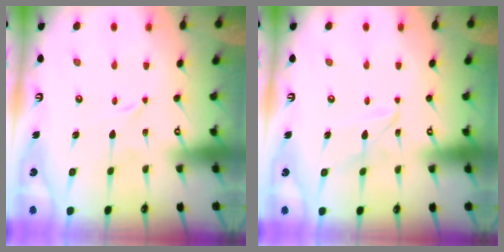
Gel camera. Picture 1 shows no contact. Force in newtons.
{"total": 4.3, "press": 4.2, "slide": 0.4}